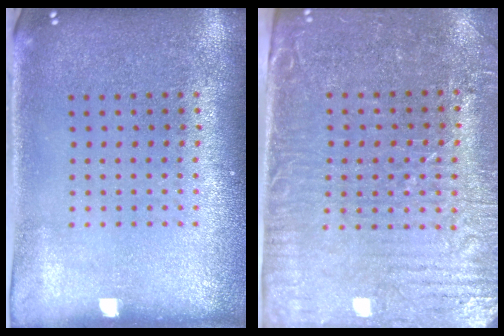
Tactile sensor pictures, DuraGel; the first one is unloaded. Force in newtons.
{"total": 3.6, "press": 3.3, "slide": 1.4}